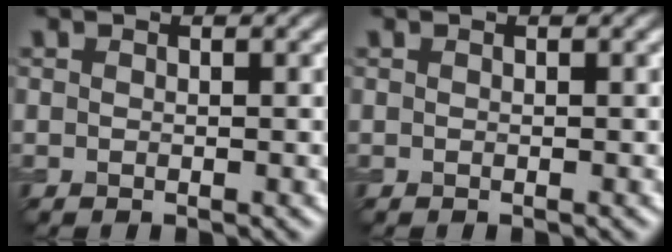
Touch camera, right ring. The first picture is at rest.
{"total": 0.0}